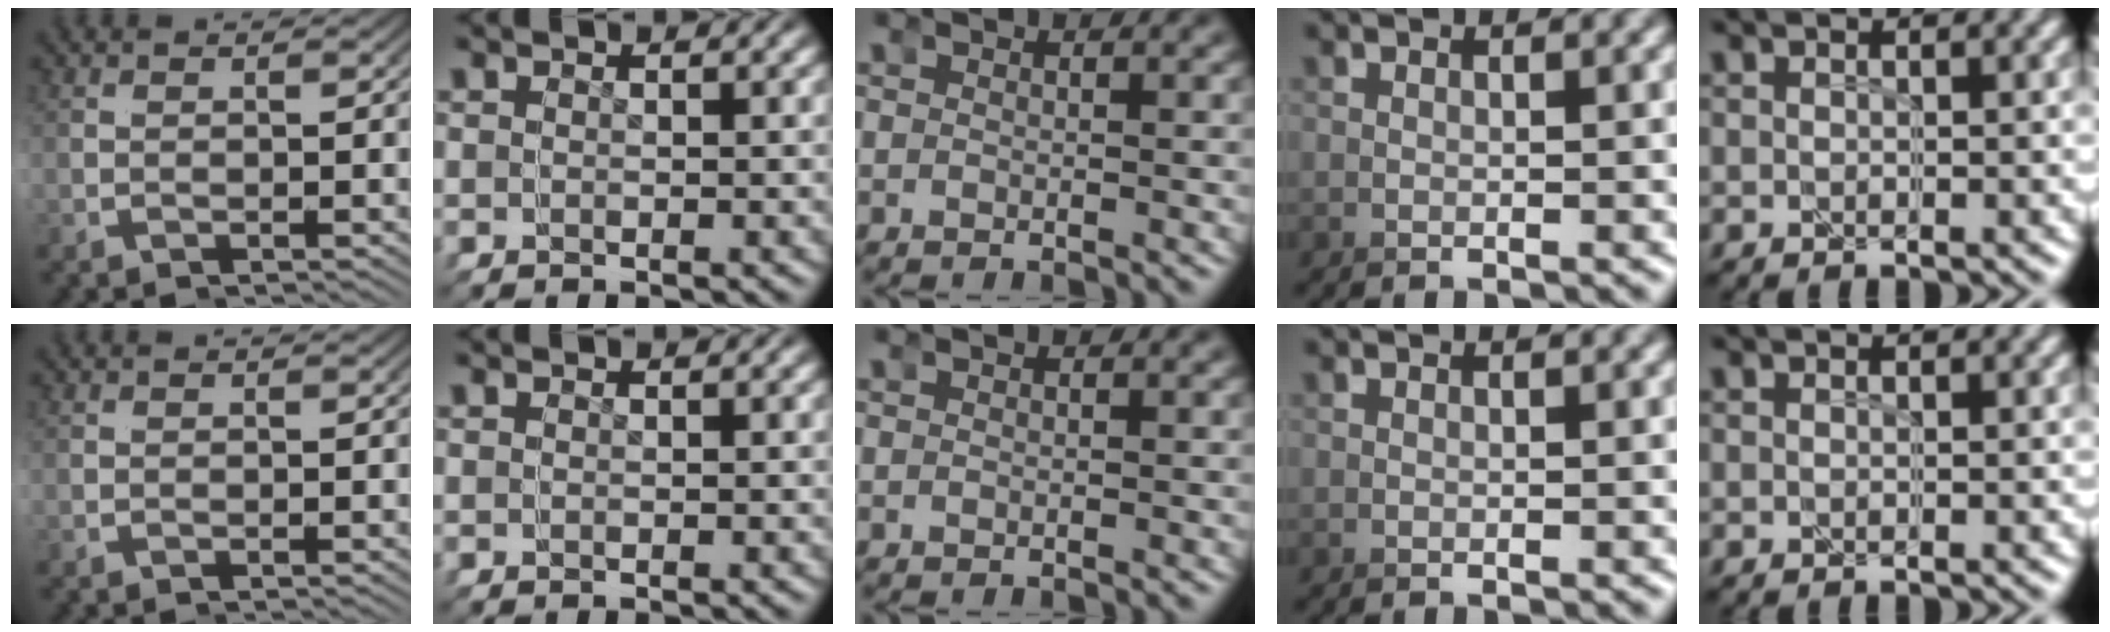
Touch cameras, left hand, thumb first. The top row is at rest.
{}